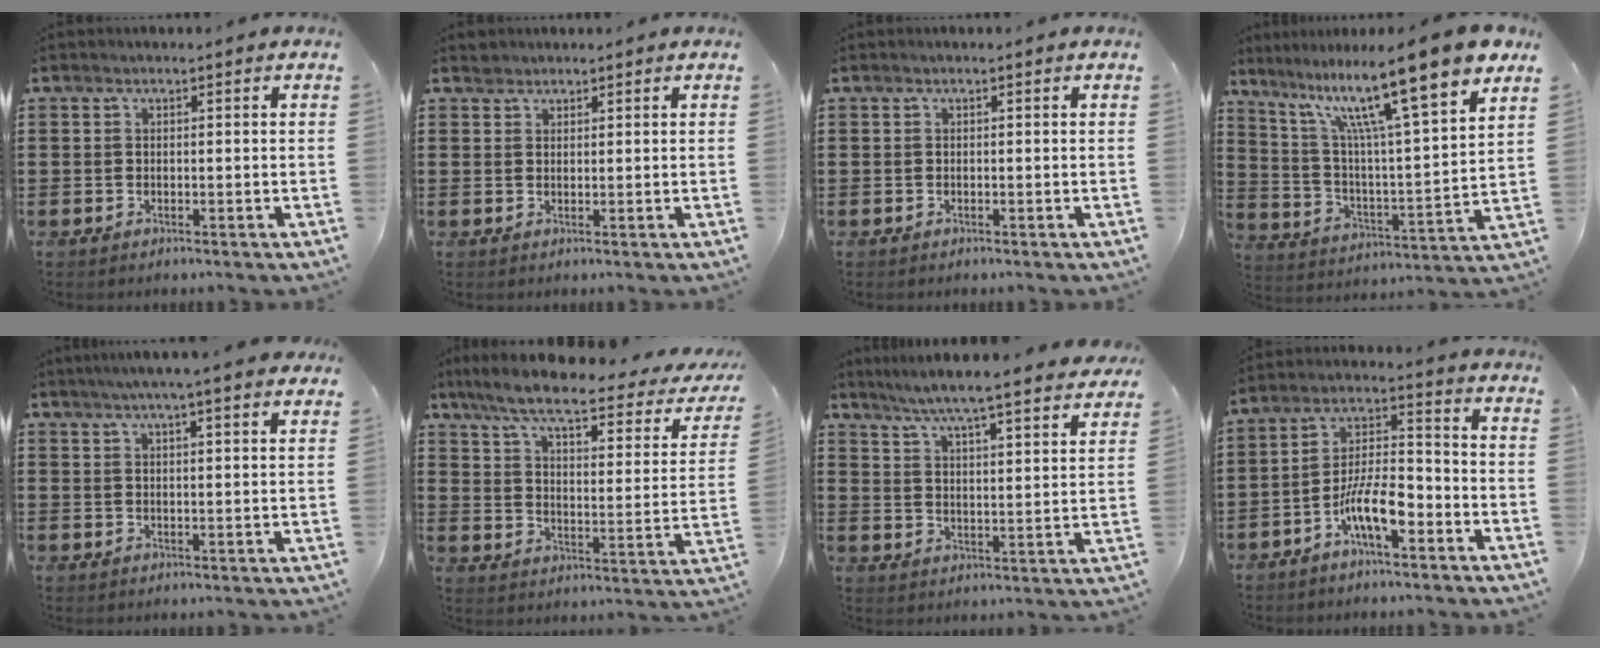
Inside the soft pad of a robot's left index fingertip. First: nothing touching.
{"total": 1.3, "force": [1.2, 0.5, -0.1], "torque": [-0.001, 0.002, 0.024]}
{"total": 0.0}
{"total": 15.7, "force": [11.3, 1.3, 10.8], "torque": [-0.216, -0.068, 0.178]}
{"total": 4.2, "force": [3.6, -0.4, 2.1], "torque": [-0.052, -0.004, 0.063]}
{"total": 7.3, "force": [5.7, 0.5, 4.5], "torque": [-0.110, -0.034, 0.092]}
{"total": 5.8, "force": [5.5, -0.7, 1.8], "torque": [-0.061, -0.041, 0.091]}
{"total": 8.4, "force": [-4.7, 2.7, 6.4], "torque": [-0.138, 0.006, -0.092]}